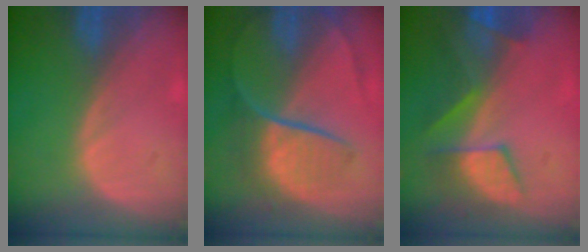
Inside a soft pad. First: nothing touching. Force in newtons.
{"total": 8.9, "press": 7.6, "slide": 4.7}
{"total": 8.0, "press": 7.5, "slide": 2.8}